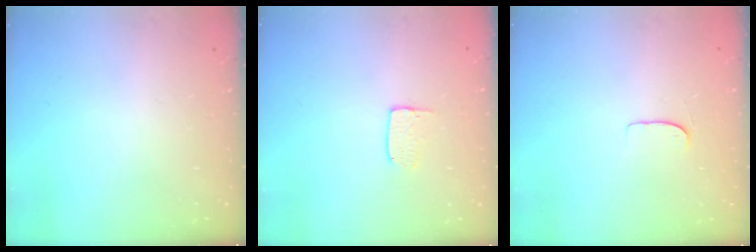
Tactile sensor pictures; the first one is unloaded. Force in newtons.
{"total": 3.6, "press": 3.5, "slide": 0.2}
{"total": 5.1, "press": 5.1, "slide": 0.4}